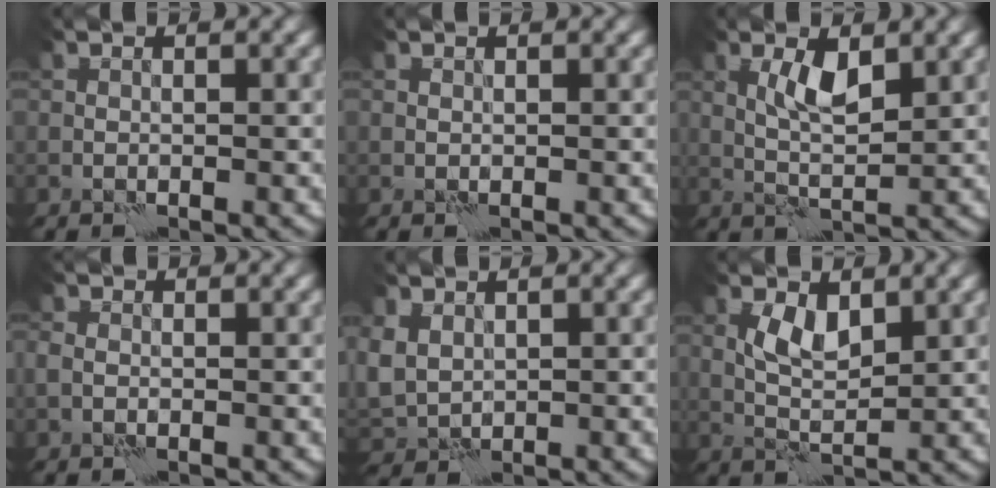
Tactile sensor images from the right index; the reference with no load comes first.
{"total": 0.0}
{"total": 2.8, "force": [1.3, 0.7, 2.3], "torque": [-0.050, -0.002, 0.027]}
{"total": 0.6, "force": [-0.3, 0.5, 0.2], "torque": [-0.006, 0.002, -0.009]}
{"total": 3.1, "force": [1.1, 2.5, 1.5], "torque": [-0.046, -0.005, 0.023]}
{"total": 2.7, "force": [1.3, 1.1, 2.0], "torque": [-0.044, -0.004, 0.029]}